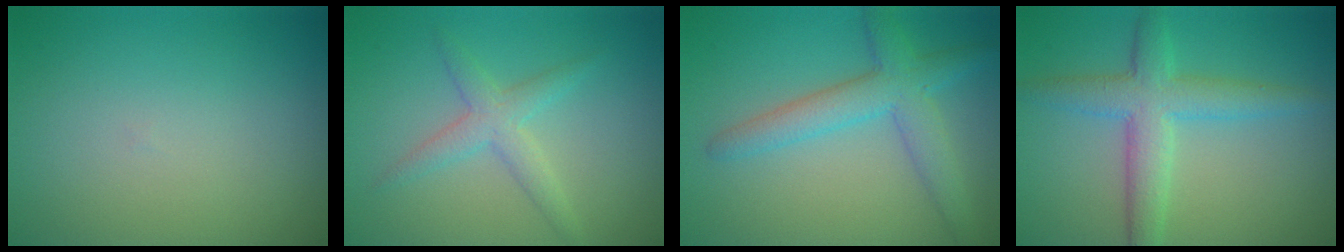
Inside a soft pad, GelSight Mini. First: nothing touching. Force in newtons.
{"total": 2.5, "press": 2.5, "slide": 0.1}
{"total": 4.4, "press": 4.4, "slide": 0.0}
{"total": 4.5, "press": 4.5, "slide": 0.1}